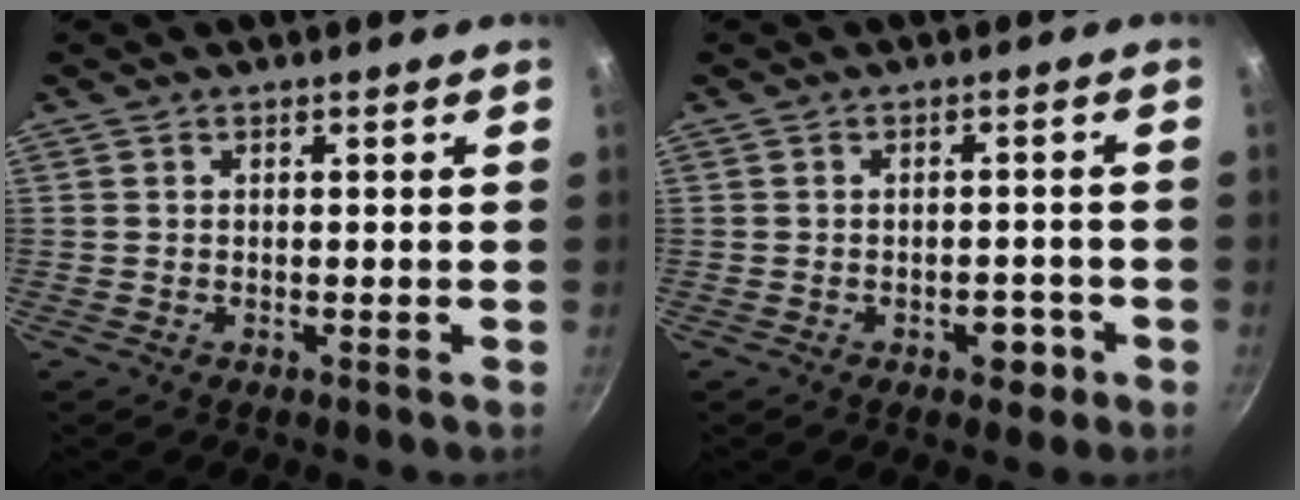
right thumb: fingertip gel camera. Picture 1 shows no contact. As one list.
[{"total": 3.8, "force": [-1.8, 2.2, 2.5], "torque": [-0.016, 0.015, -0.019]}]